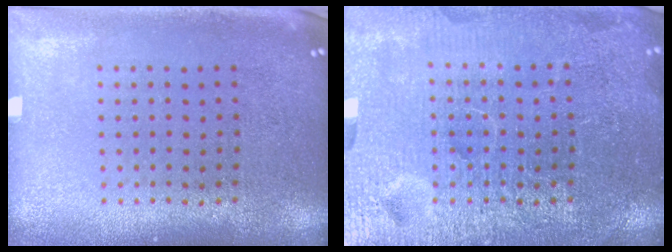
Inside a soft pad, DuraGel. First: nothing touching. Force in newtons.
{"total": 7.2, "press": 7.1, "slide": 0.9}